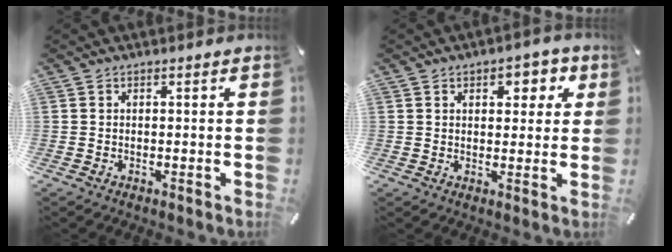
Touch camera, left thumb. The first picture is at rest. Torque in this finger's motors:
{"motor_torque": [0.07, 0.11, 0.02, -0.08, 0.02]}